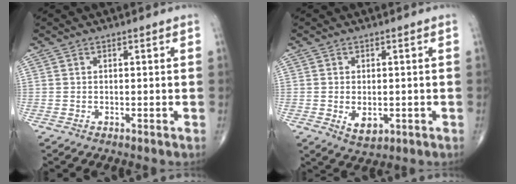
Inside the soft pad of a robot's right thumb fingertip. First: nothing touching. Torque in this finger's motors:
{"motor_torque": [-0.13, 0.25, 0.02, -0.02, 0.08]}